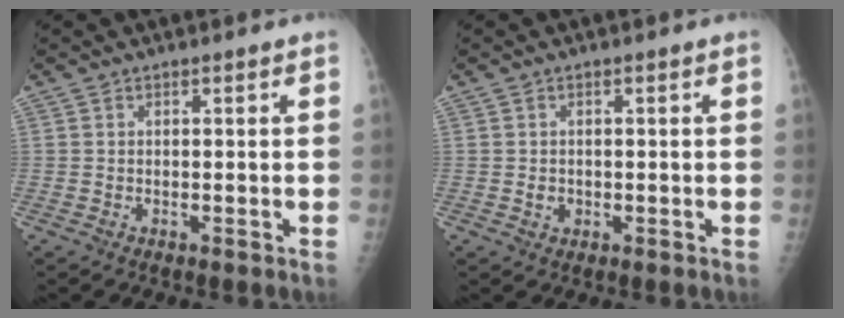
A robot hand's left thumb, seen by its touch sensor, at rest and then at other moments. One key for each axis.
{"total": 1.7, "fx": -0.2, "fy": 1.5, "fz": 0.8, "tx": -0.007, "ty": 0.002, "tz": 0.000}